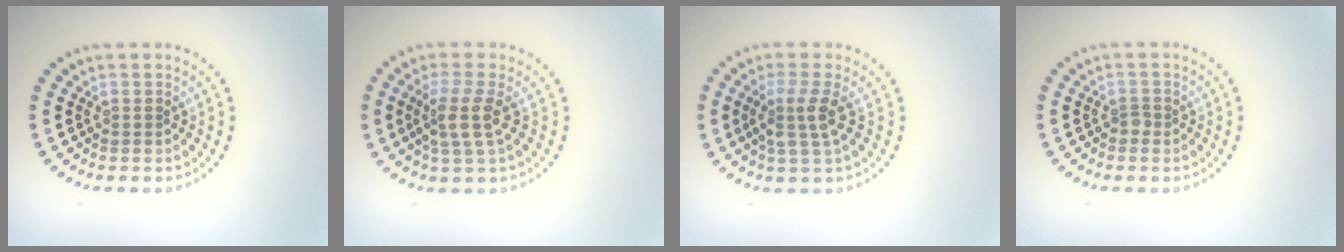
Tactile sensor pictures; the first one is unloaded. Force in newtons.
{"total": 2.9, "press": 2.3, "slide": 1.8}
{"total": 2.7, "press": 2.2, "slide": 1.6}
{"total": 0.8, "press": 0.5, "slide": 0.6}